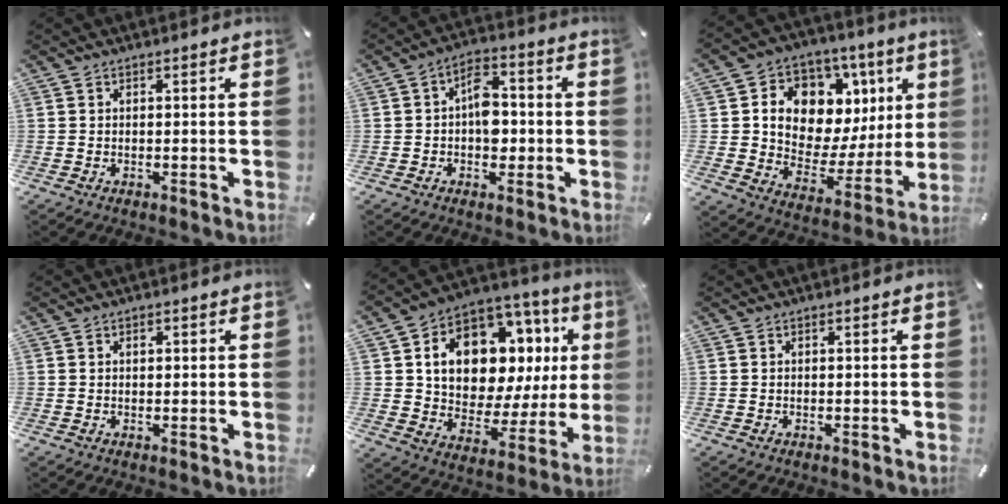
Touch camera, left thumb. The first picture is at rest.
{"total": 7.2, "force": [-0.6, 4.9, 5.2], "torque": [-0.062, 0.005, -0.015]}
{"total": 11.0, "force": [4.7, 8.7, 4.7], "torque": [-0.067, -0.061, 0.086]}
{"total": 0.8, "force": [0.2, 0.6, 0.4], "torque": [-0.001, -0.001, 0.003]}
{"total": 17.7, "force": [7.2, 10.9, 12.0], "torque": [-0.190, -0.051, 0.123]}
{"total": 0.0}